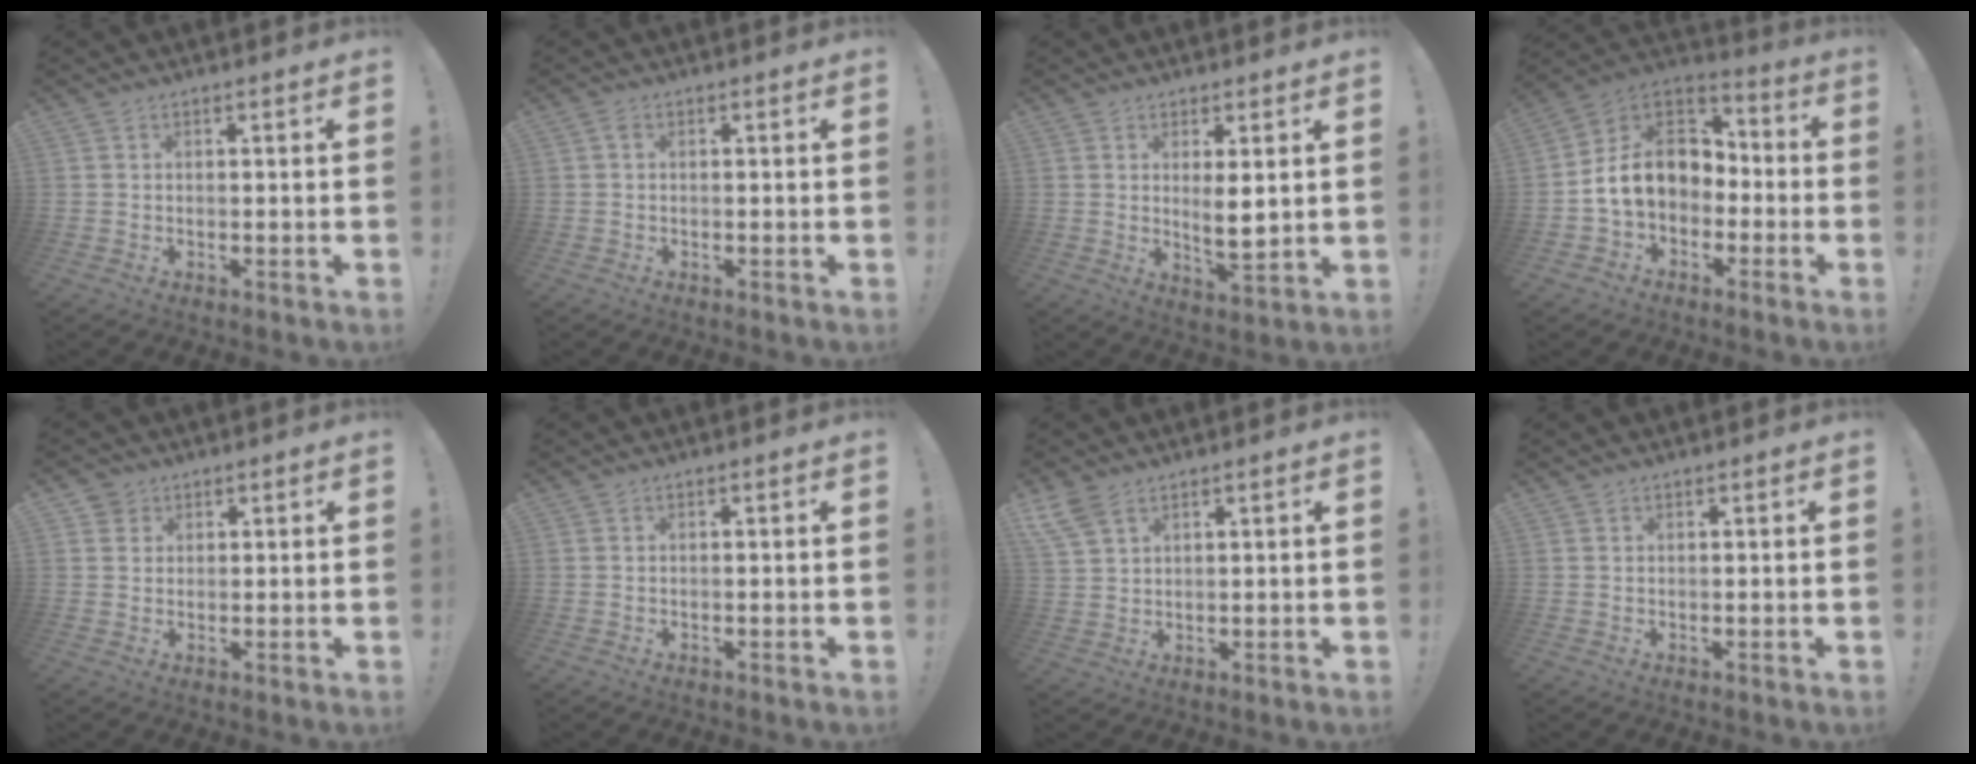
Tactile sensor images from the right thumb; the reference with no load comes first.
{"total": 1.0, "force": [0.0, 0.7, 0.7], "torque": [-0.007, 0.002, -0.002]}
{"total": 6.0, "force": [1.7, 1.7, 5.4], "torque": [-0.079, -0.024, 0.027]}
{"total": 14.9, "force": [0.9, 12.0, 8.8], "torque": [-0.135, 0.006, 0.029]}
{"total": 3.1, "force": [1.7, 2.6, 0.1], "torque": [0.002, -0.007, 0.030]}
{"total": 0.0}
{"total": 5.9, "force": [4.0, 2.9, 3.1], "torque": [-0.067, -0.018, 0.078]}
{"total": 0.5, "force": [0.5, 0.2, 0.0], "torque": [0.006, -0.003, 0.009]}